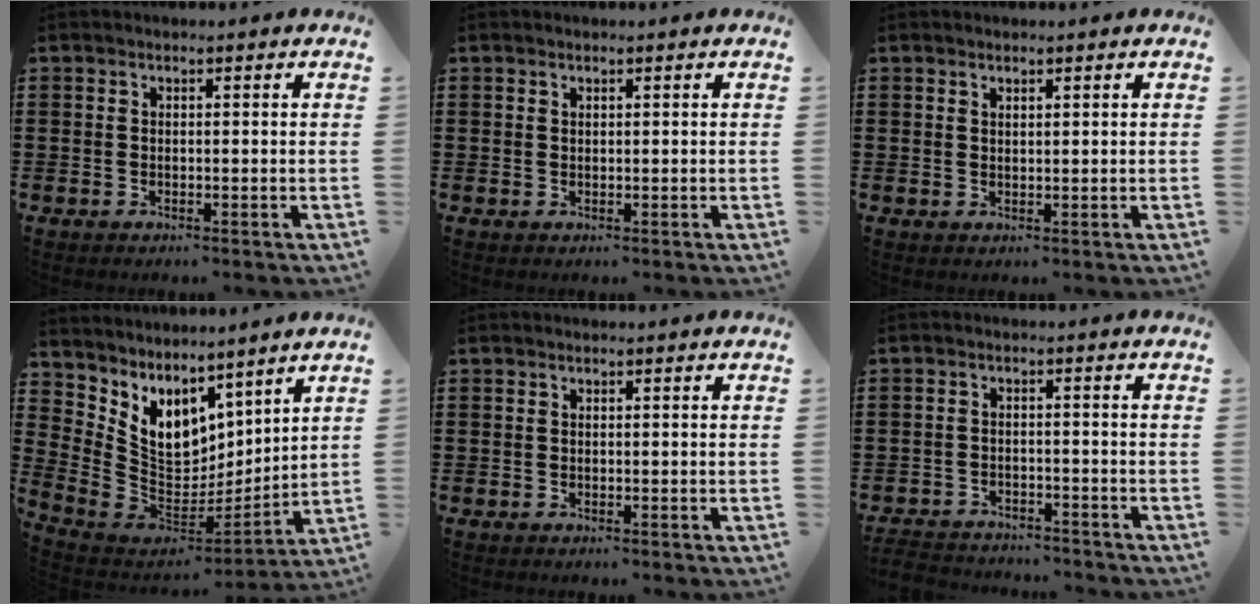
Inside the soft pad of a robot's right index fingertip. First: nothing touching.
{"total": 0.5, "force": [0.4, 0.3, 0.2], "torque": [-0.005, 0.002, 0.008]}
{"total": 1.0, "force": [0.9, 0.3, 0.3], "torque": [-0.006, 0.002, 0.017]}
{"total": 7.8, "force": [4.1, 5.9, 3.0], "torque": [-0.112, -0.048, 0.079]}
{"total": 0.0}
{"total": 2.9, "force": [-2.9, 0.3, -0.2], "torque": [-0.005, -0.001, -0.064]}